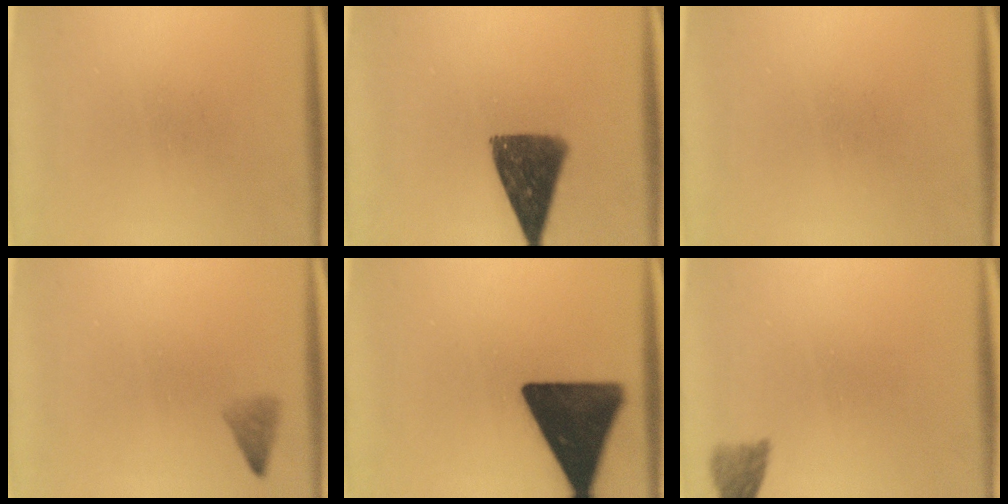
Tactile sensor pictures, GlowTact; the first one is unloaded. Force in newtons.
{"total": 11.3}
{"total": 0.0}
{"total": 1.6}
{"total": 18.0}
{"total": 2.5}